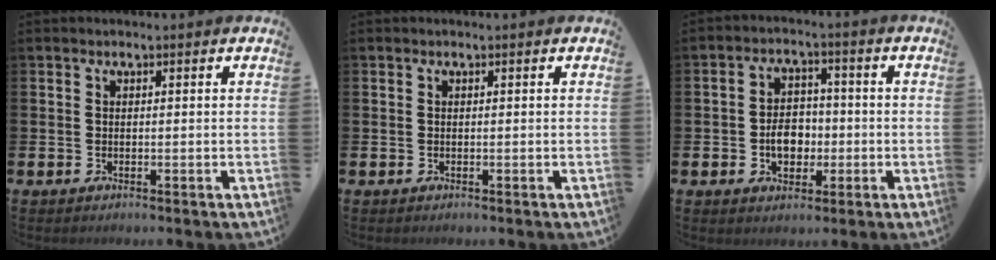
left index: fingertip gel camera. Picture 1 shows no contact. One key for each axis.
{"total": 0.0}
{"total": 4.7, "fx": -1.0, "fy": 3.4, "fz": 3.1, "tx": -0.043, "ty": 0.000, "tz": -0.024}